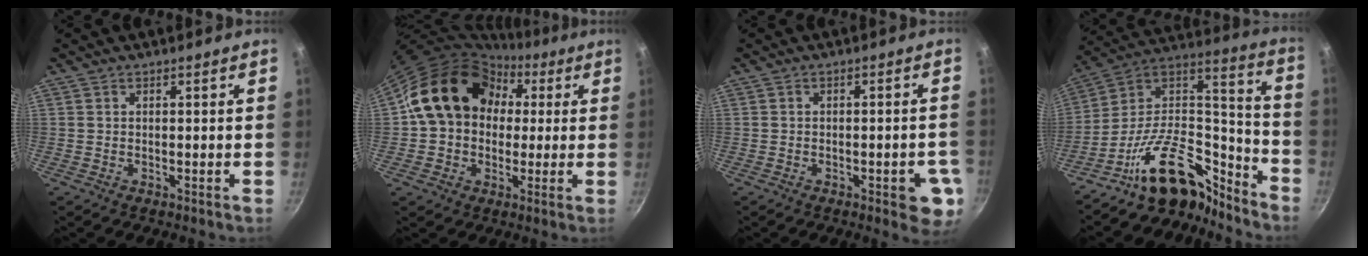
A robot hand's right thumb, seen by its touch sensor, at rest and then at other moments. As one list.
[{"total": 17.4, "force": [3.6, 14.1, 9.6], "torque": [-0.129, 0.039, 0.050]}, {"total": 7.5, "force": [-2.6, 2.9, 6.4], "torque": [-0.054, 0.008, -0.031]}, {"total": 21.5, "force": [-15.1, 10.4, 11.2], "torque": [-0.125, 0.129, -0.258]}]